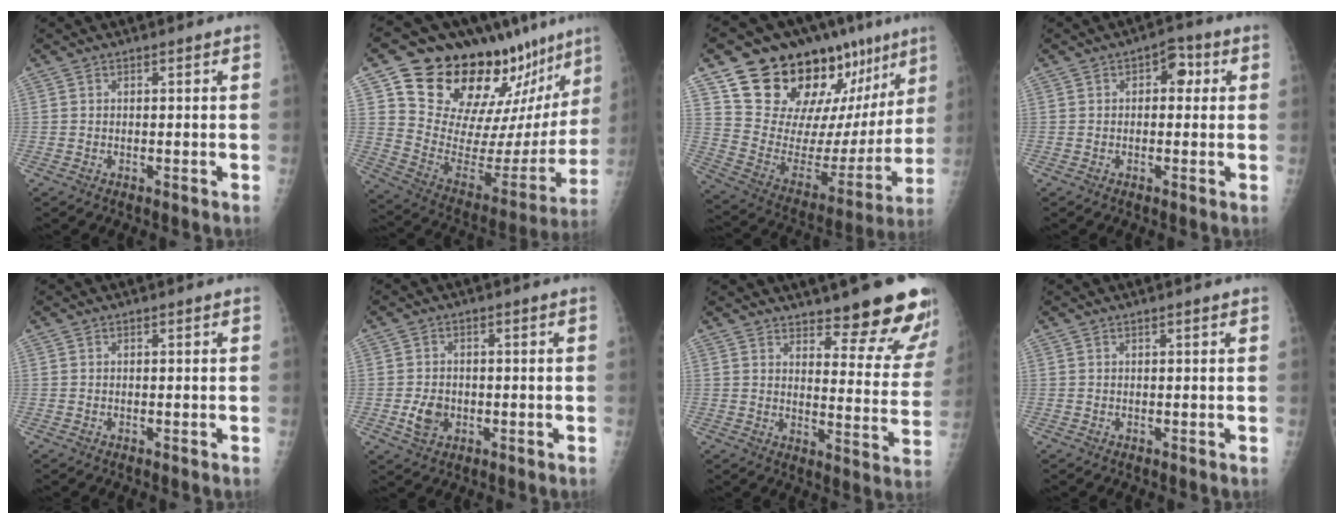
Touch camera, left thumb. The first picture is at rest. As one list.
[{"total": 29.5, "force": [20.8, 12.3, 16.9], "torque": [-0.222, -0.093, 0.312]}, {"total": 28.3, "force": [17.3, 12.7, 18.4], "torque": [-0.240, -0.052, 0.289]}, {"total": 4.3, "force": [1.0, 2.8, 3.1], "torque": [-0.015, 0.006, 0.005]}, {"total": 0.0}, {"total": 4.4, "force": [-0.9, 3.4, 2.6], "torque": [-0.040, 0.000, -0.014]}, {"total": 16.5, "force": [13.3, 4.1, 8.9], "torque": [-0.070, -0.100, 0.164]}, {"total": 0.6, "force": [0.5, 0.1, 0.4], "torque": [-0.006, -0.001, 0.007]}]